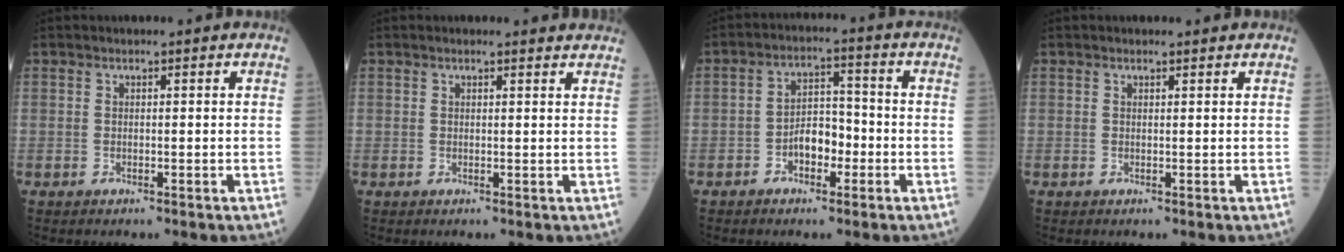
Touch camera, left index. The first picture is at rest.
{"total": 2.6, "force": [2.5, 0.3, 0.6], "torque": [-0.014, 0.004, 0.018]}
{"total": 5.2, "force": [-2.1, 2.8, 3.8], "torque": [-0.068, 0.016, -0.041]}
{"total": 0.5, "force": [0.5, 0.1, 0.1], "torque": [-0.011, -0.002, 0.006]}